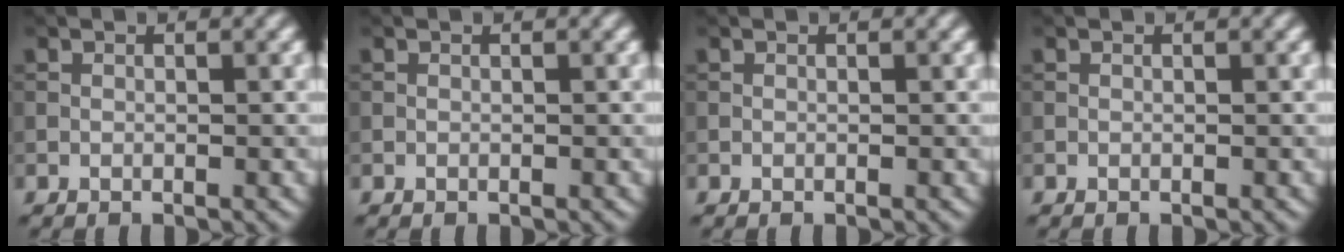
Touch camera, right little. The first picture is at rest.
{"total": 0.0}
{"total": 0.0}
{"total": 0.0}